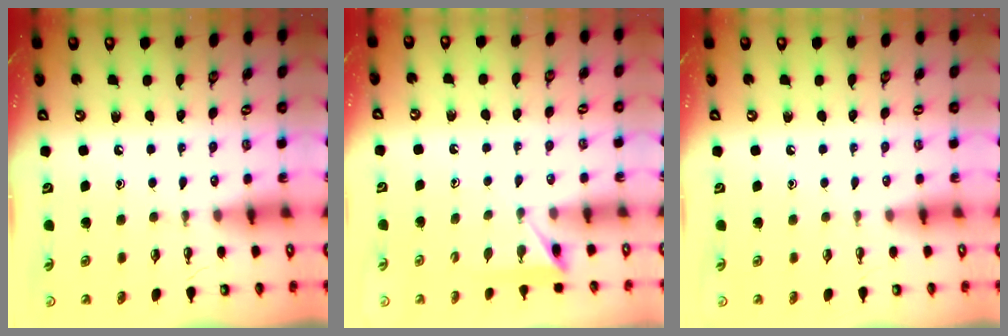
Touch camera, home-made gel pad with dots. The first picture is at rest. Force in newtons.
{"total": 3.5, "press": 3.4, "slide": 0.4}
{"total": 0.0}